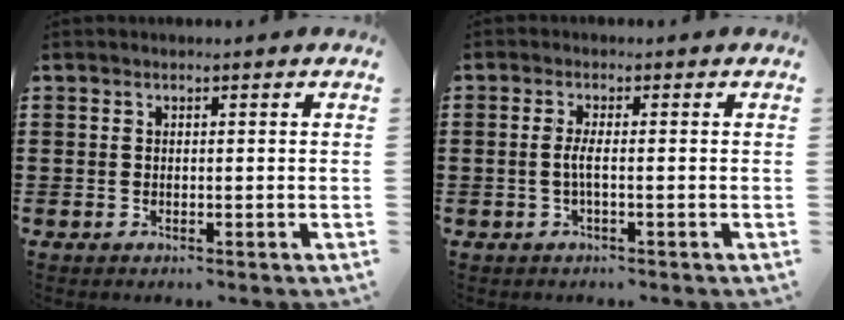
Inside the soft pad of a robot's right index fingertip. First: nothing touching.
{"total": 2.4, "force": [-0.5, 0.2, 2.3], "torque": [-0.058, -0.007, -0.016]}